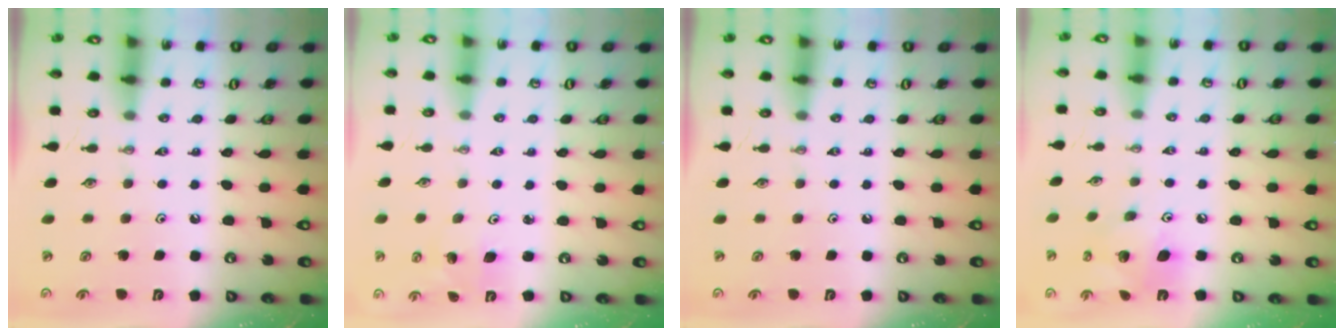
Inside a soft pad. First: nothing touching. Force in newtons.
{"total": 3.8, "press": 3.8, "slide": 0.2}
{"total": 0.0}
{"total": 11.5, "press": 11.5, "slide": 1.1}